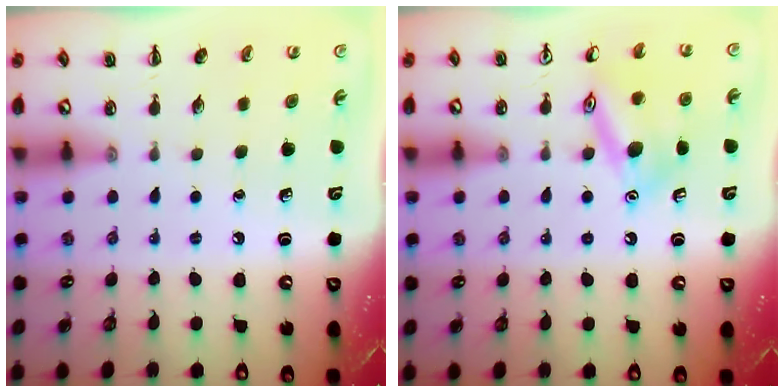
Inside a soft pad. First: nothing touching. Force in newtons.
{"total": 14.0, "press": 13.9, "slide": 1.1}